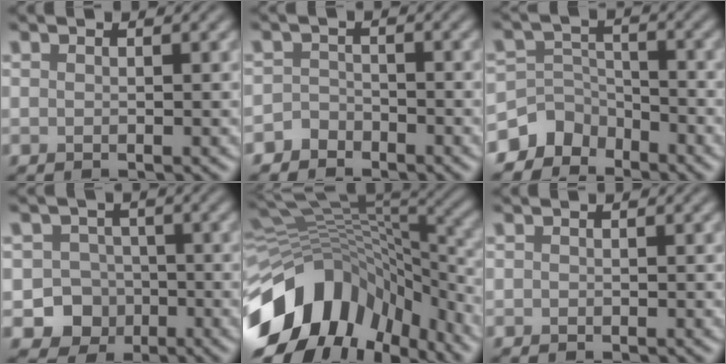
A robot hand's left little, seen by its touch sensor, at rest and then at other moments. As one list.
[{"total": 1.8, "force": [-1.4, 1.1, -0.1], "torque": [0.010, 0.009, -0.029]}, {"total": 5.2, "force": [-4.3, 3.0, 0.5], "torque": [0.009, 0.002, -0.081]}, {"total": 5.9, "force": [-2.4, 5.2, 1.3], "torque": [0.011, -0.006, -0.059]}, {"total": 13.5, "force": [-6.8, 8.7, 7.7], "torque": [-0.158, 0.011, -0.120]}, {"total": 0.0}]